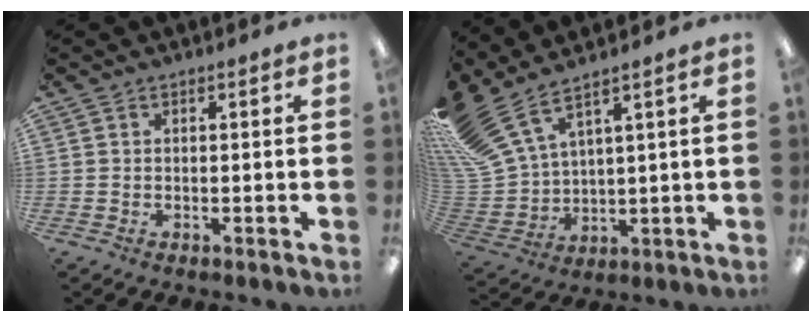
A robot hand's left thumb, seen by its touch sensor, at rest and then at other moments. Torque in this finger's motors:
{"motor_torque": [0.50, 0.24, 1.41, -1.35, 0.24]}